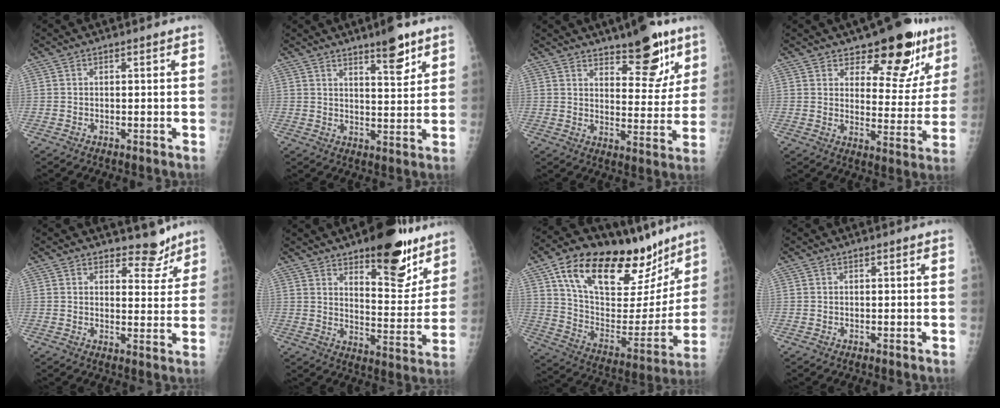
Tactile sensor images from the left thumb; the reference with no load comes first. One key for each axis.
{"total": 7.2, "fx": 4.9, "fy": 1.8, "fz": 5.0, "tx": -0.061, "ty": -0.034, "tz": 0.073}
{"total": 12.6, "fx": 8.4, "fy": 4.9, "fz": 8.1, "tx": -0.069, "ty": -0.052, "tz": 0.122}
{"total": 14.1, "fx": 9.5, "fy": 6.7, "fz": 8.0, "tx": -0.043, "ty": -0.060, "tz": 0.136}
{"total": 5.4, "fx": 4.6, "fy": 2.6, "fz": 1.0, "tx": 0.015, "ty": -0.038, "tz": 0.062}
{"total": 16.6, "fx": 11.2, "fy": 6.5, "fz": 10.5, "tx": -0.086, "ty": -0.078, "tz": 0.166}
{"total": 30.9, "fx": 18.7, "fy": 14.2, "fz": 20.0, "tx": -0.277, "ty": -0.032, "tz": 0.304}
{"total": 0.0}